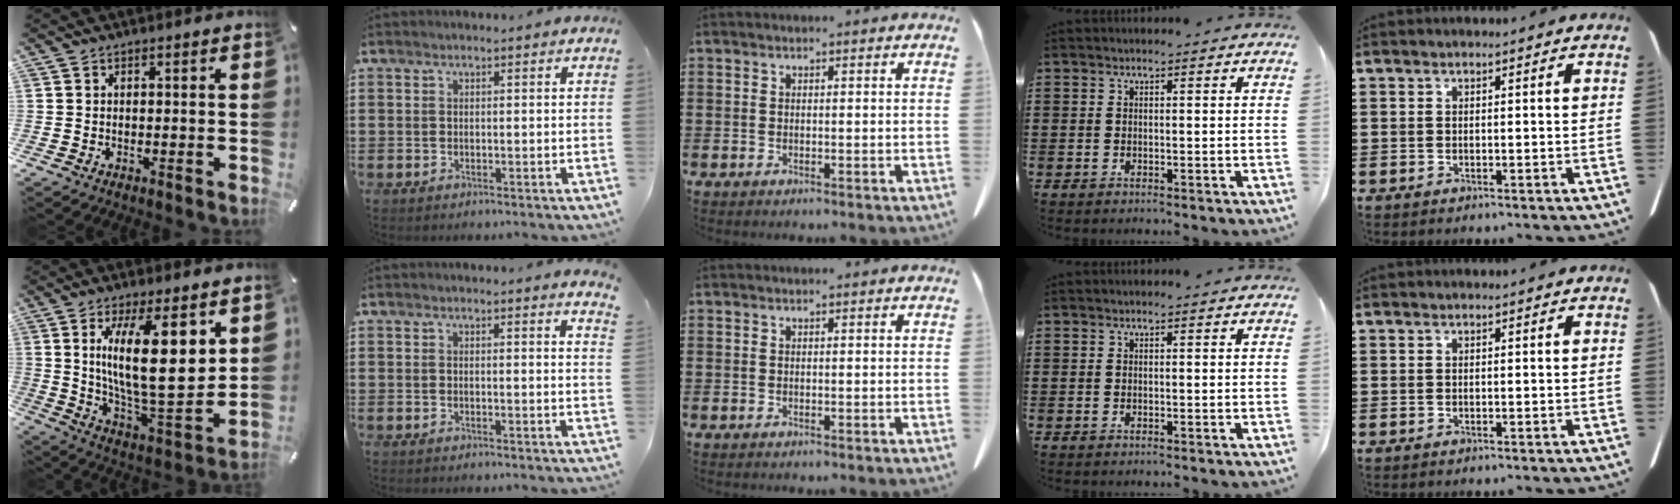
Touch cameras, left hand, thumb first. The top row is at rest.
{"thumb": {"total": 20.8, "force": [6.5, 6.8, 18.6], "torque": [-0.328, -0.035, 0.089]}, "index": {"total": 1.1, "force": [1.0, -0.1, 0.4], "torque": [-0.011, -0.002, 0.020]}}